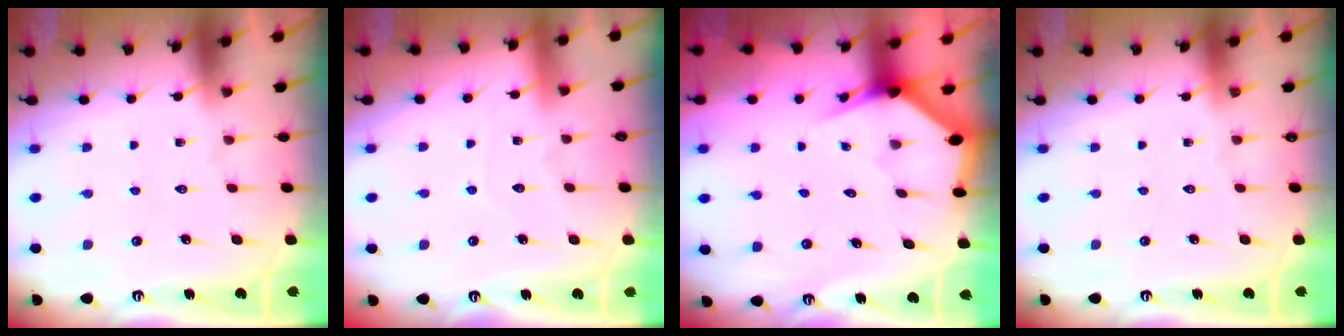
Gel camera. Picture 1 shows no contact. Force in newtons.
{"total": 4.2, "press": 4.2, "slide": 0.4}
{"total": 2.6, "press": 2.6, "slide": 0.2}
{"total": 0.0}